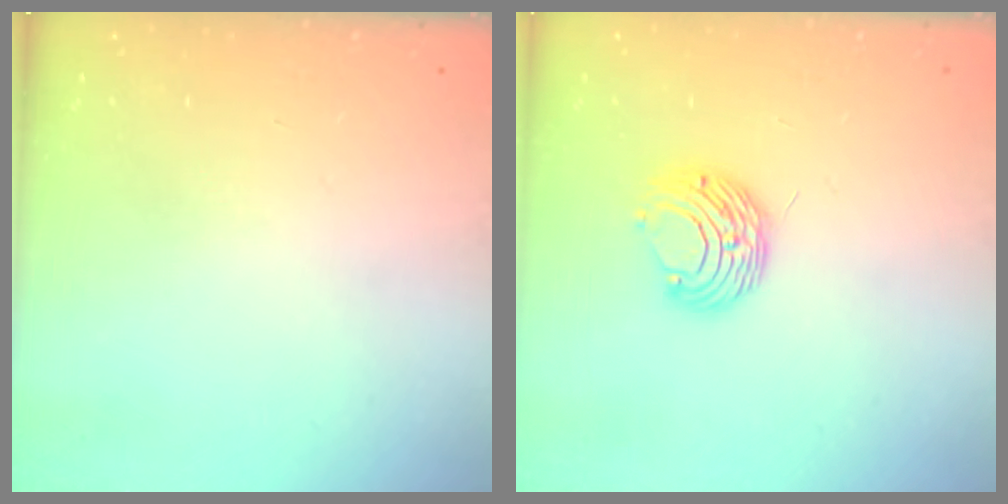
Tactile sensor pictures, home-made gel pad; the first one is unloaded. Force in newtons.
{"total": 8.5, "press": 8.5, "slide": 0.6}